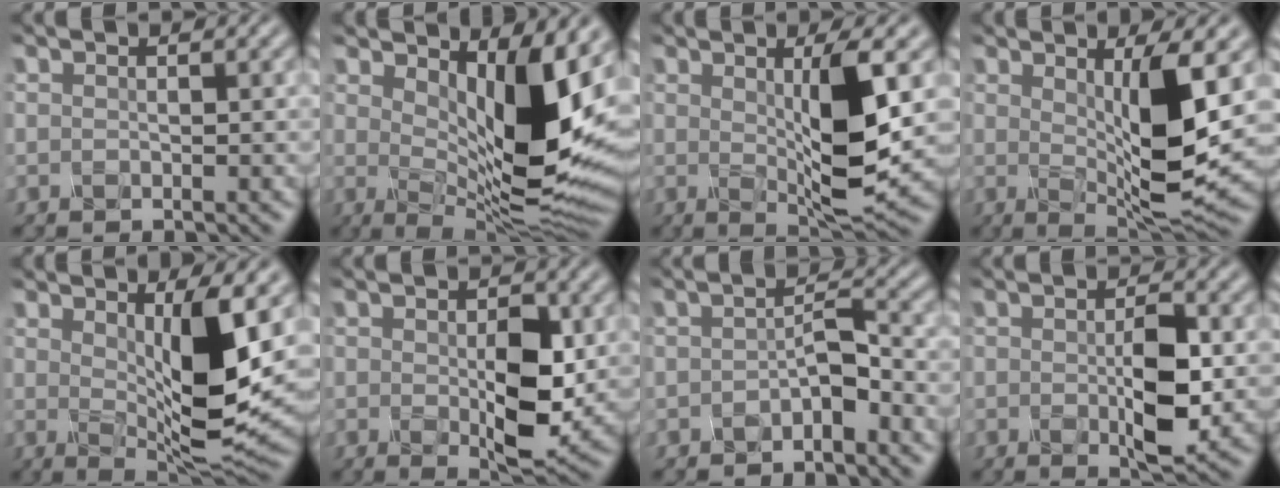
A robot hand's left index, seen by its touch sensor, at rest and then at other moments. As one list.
[{"total": 10.8, "force": [2.4, 4.1, 9.7], "torque": [-0.152, -0.021, 0.052]}, {"total": 5.8, "force": [0.6, 0.8, 5.7], "torque": [-0.107, -0.013, 0.023]}, {"total": 6.6, "force": [0.9, 1.3, 6.4], "torque": [-0.111, -0.020, 0.028]}, {"total": 7.1, "force": [1.0, 1.7, 6.8], "torque": [-0.119, -0.022, 0.031]}, {"total": 5.8, "force": [-0.5, 2.5, 5.2], "torque": [-0.104, -0.011, 0.005]}, {"total": 1.6, "force": [-1.1, 0.0, 1.2], "torque": [-0.037, 0.008, -0.017]}, {"total": 4.8, "force": [-0.6, 1.3, 4.6], "torque": [-0.099, -0.008, -0.002]}]